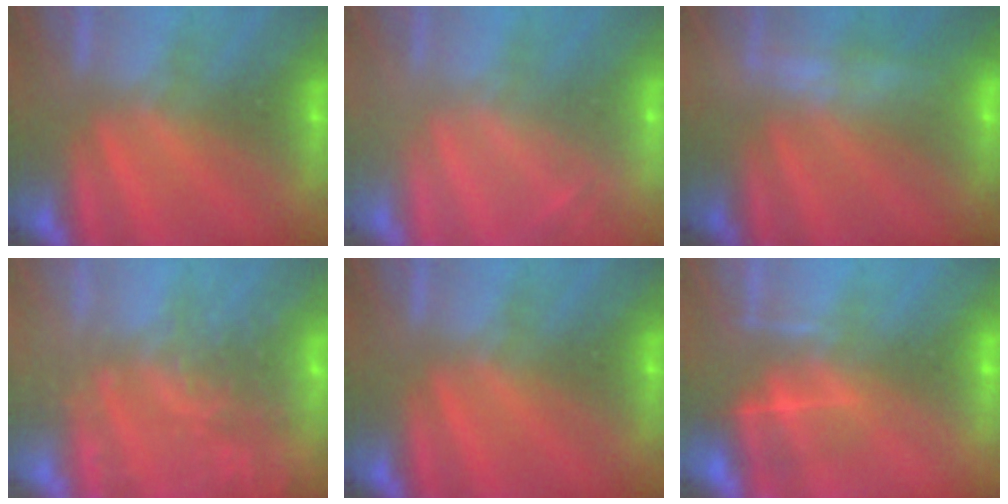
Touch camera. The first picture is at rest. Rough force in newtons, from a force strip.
{"total": 2.0}
{"total": 2.3}
{"total": 9.4}
{"total": 0.0}
{"total": 5.1}